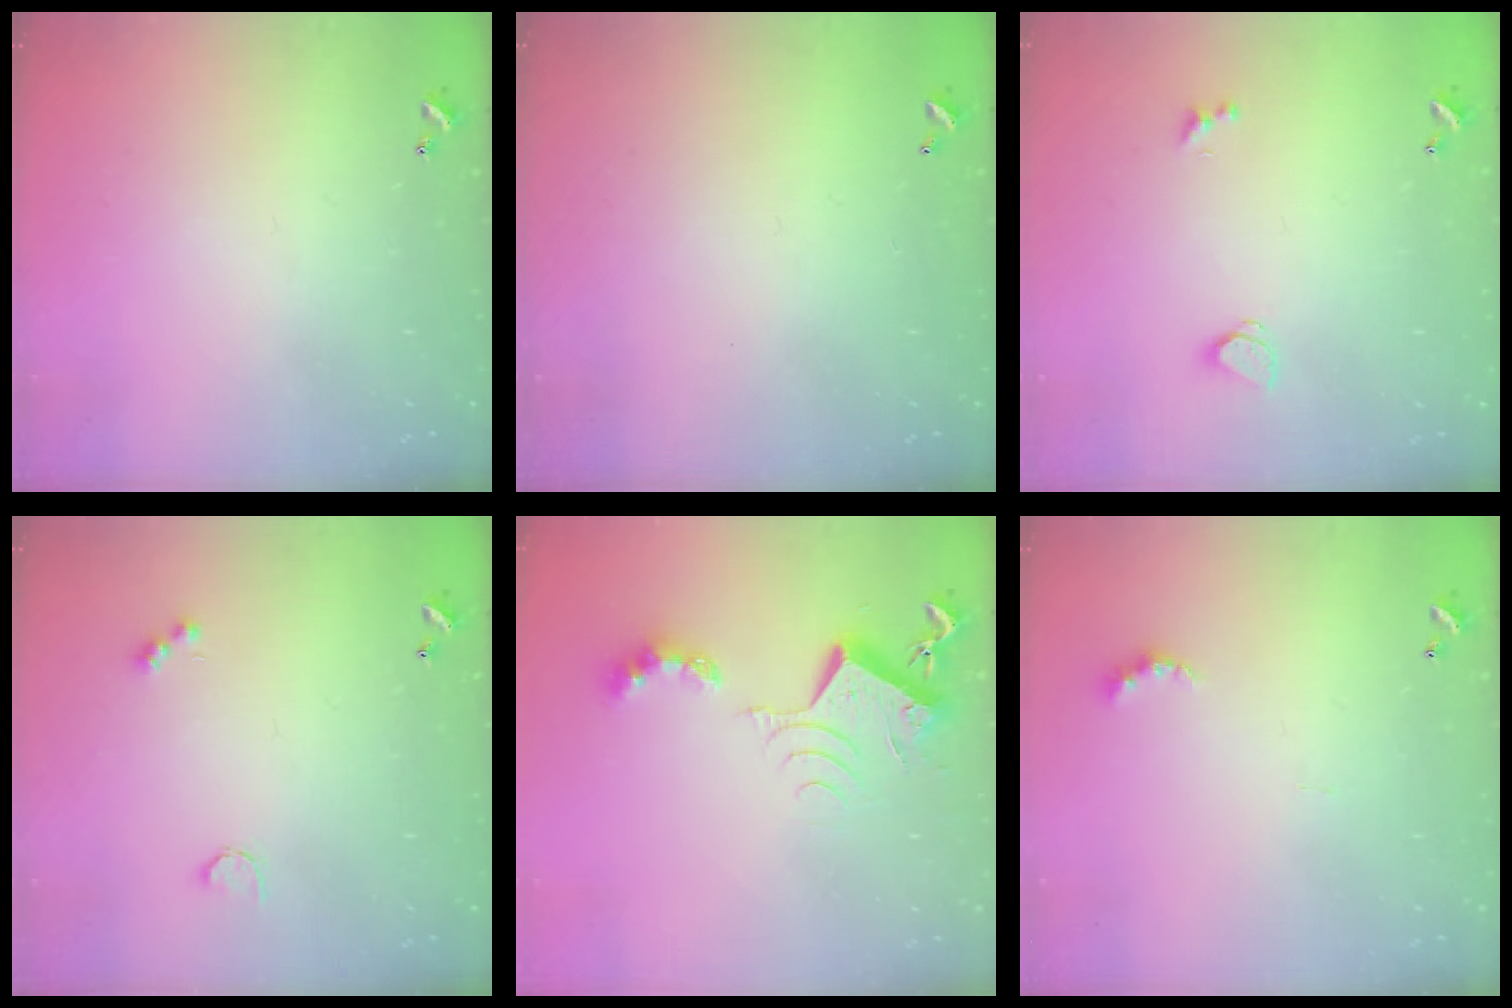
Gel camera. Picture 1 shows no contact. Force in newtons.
{"total": 2.9, "press": 2.9, "slide": 0.1}
{"total": 0.8, "press": 0.6, "slide": 0.4}
{"total": 4.4, "press": 4.3, "slide": 0.9}
{"total": 8.5, "press": 8.5, "slide": 0.9}
{"total": 4.3, "press": 4.3, "slide": 0.7}